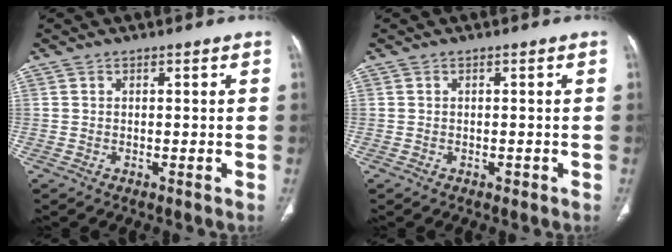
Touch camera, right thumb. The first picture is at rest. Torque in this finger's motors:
{"motor_torque": [0.03, 0.11, -0.25, 0.21, 0.02]}